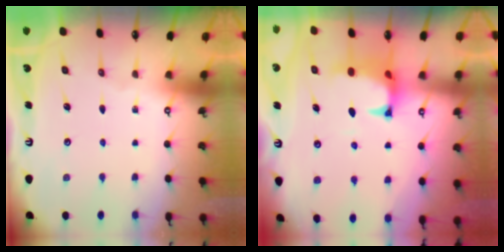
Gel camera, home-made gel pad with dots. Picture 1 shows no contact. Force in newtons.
{"total": 1.0, "press": 0.1, "slide": 1.0}